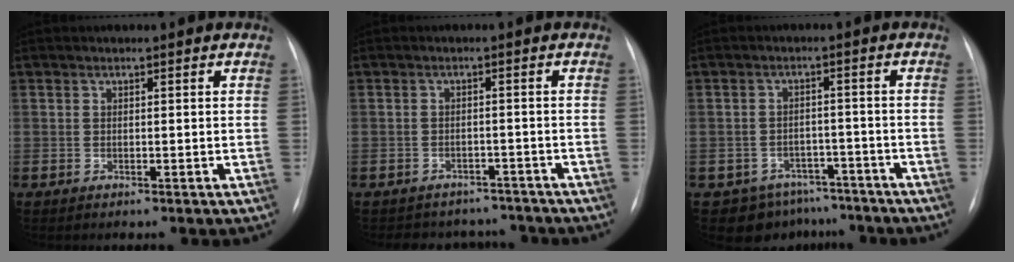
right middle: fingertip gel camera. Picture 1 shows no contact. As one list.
[{"total": 7.5, "force": [-6.7, 3.3, 0.2], "torque": [0.003, 0.020, -0.077]}, {"total": 7.7, "force": [-5.8, 5.0, 0.2], "torque": [0.012, 0.025, -0.073]}]